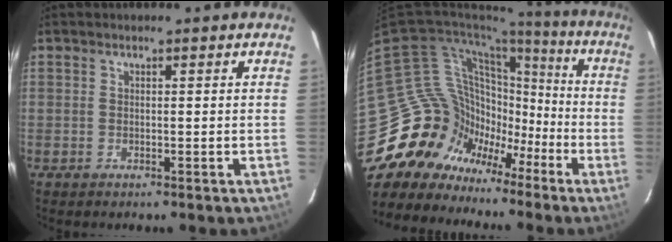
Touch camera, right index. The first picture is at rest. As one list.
[{"total": 21.0, "force": [-11.8, 16.3, 5.9], "torque": [-0.141, 0.034, -0.193]}]